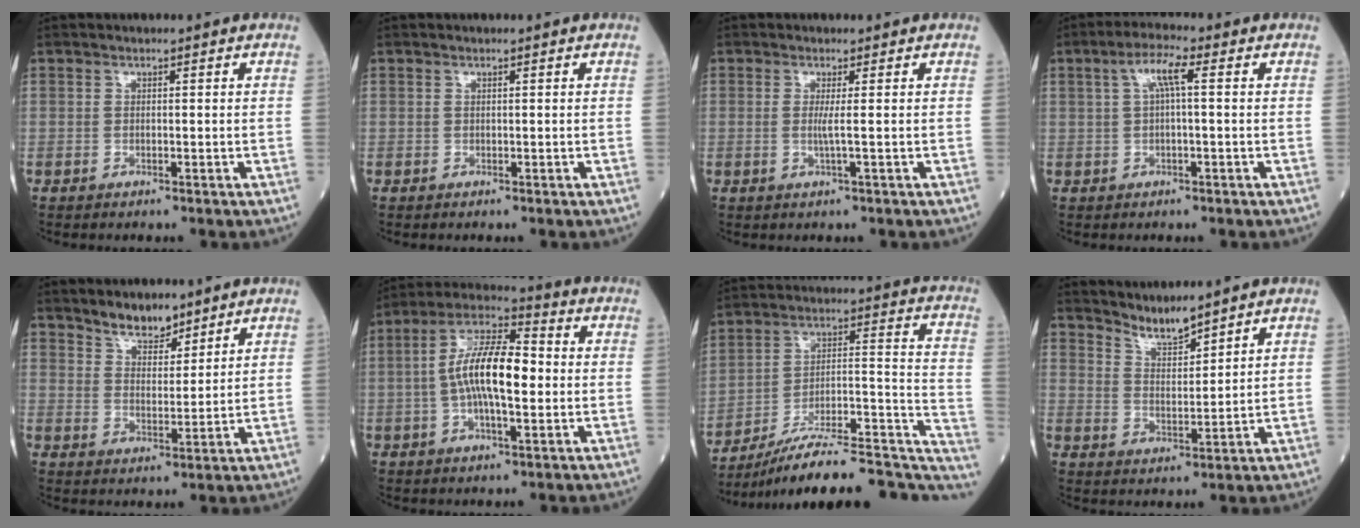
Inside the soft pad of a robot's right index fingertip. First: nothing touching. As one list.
[{"total": 0.0}, {"total": 1.8, "force": [0.0, -0.6, 1.7], "torque": [-0.038, -0.002, -0.001]}, {"total": 4.4, "force": [1.1, 0.5, 4.3], "torque": [-0.085, 0.017, 0.023]}, {"total": 5.3, "force": [4.6, 2.0, 1.8], "torque": [-0.032, -0.001, 0.087]}, {"total": 12.5, "force": [-0.2, 3.7, 11.9], "torque": [-0.232, 0.020, -0.007]}, {"total": 22.6, "force": [-18.3, 4.9, 12.2], "torque": [-0.115, 0.044, -0.269]}, {"total": 4.6, "force": [4.5, -0.2, 0.9], "torque": [-0.023, -0.006, 0.094]}]